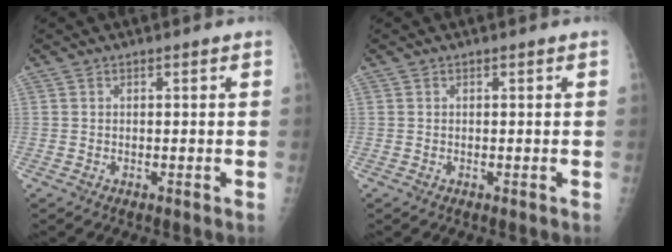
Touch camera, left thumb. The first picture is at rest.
{"total": 0.0}